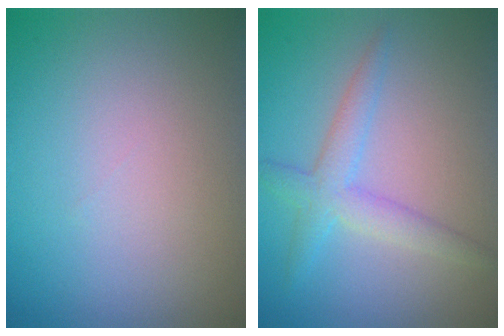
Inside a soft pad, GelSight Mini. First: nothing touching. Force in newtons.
{"total": 3.0, "press": 3.0, "slide": 0.0}